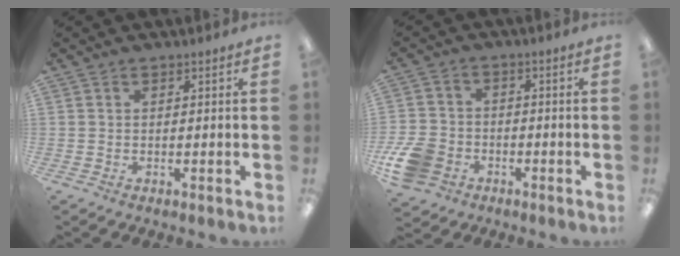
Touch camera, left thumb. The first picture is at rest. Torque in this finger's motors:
{"motor_torque": [-0.57, 1.22, 0.37, -0.24, 0.05]}